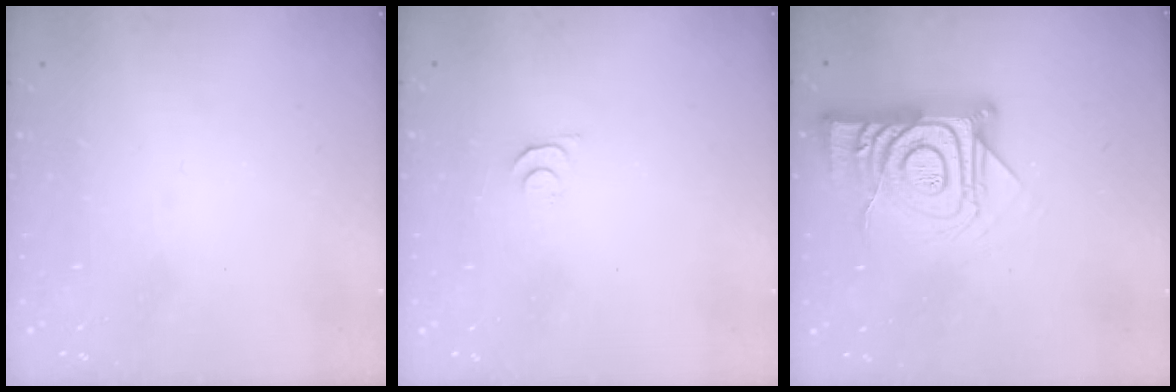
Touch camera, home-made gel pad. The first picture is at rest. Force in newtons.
{"total": 4.1, "press": 4.0, "slide": 0.6}
{"total": 16.1, "press": 16.1, "slide": 1.3}